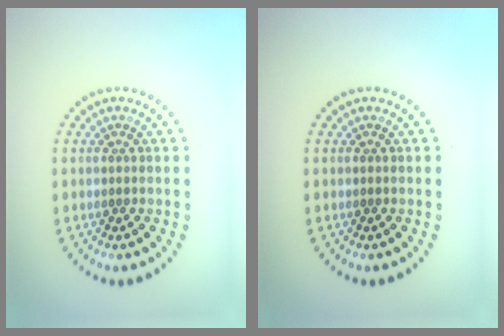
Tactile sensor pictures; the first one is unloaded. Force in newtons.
{"total": 0.0}